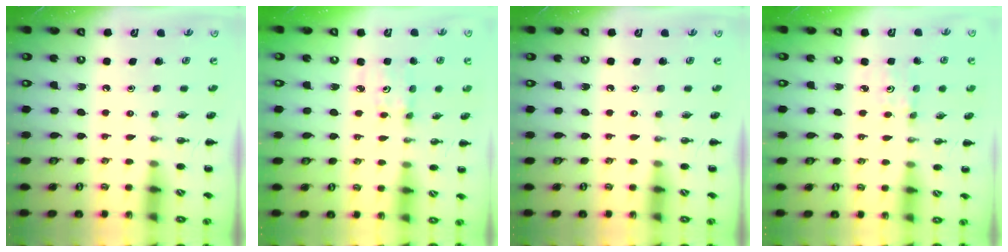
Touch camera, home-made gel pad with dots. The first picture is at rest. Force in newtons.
{"total": 2.6, "press": 2.6, "slide": 0.3}
{"total": 0.0}
{"total": 1.2, "press": 1.2, "slide": 0.3}